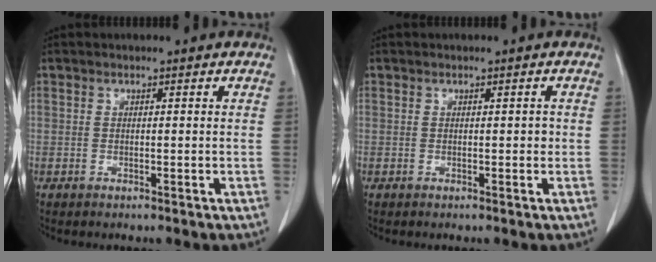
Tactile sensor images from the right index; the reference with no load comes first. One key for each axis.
{"total": 0.6, "fx": 0.0, "fy": 0.3, "fz": 0.5, "tx": -0.004, "ty": 0.002, "tz": 0.001}